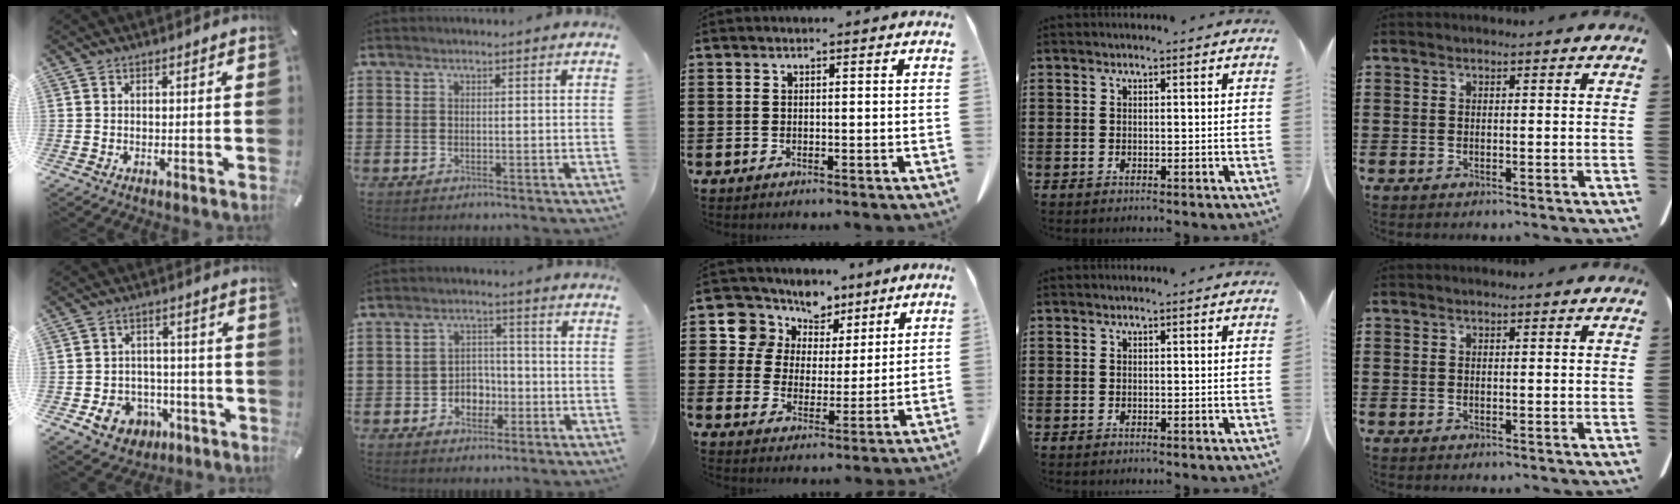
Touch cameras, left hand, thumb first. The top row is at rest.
{"thumb": {"total": 8.9, "force": [-3.5, 7.8, 2.7], "torque": [-0.042, 0.032, -0.056]}, "index": {"total": 4.2, "force": [-1.9, 3.2, 1.9], "torque": [-0.034, 0.004, -0.042]}, "middle": {"total": 8.3, "force": [5.9, 5.8, 0.7], "torque": [-0.061, -0.026, 0.109]}}